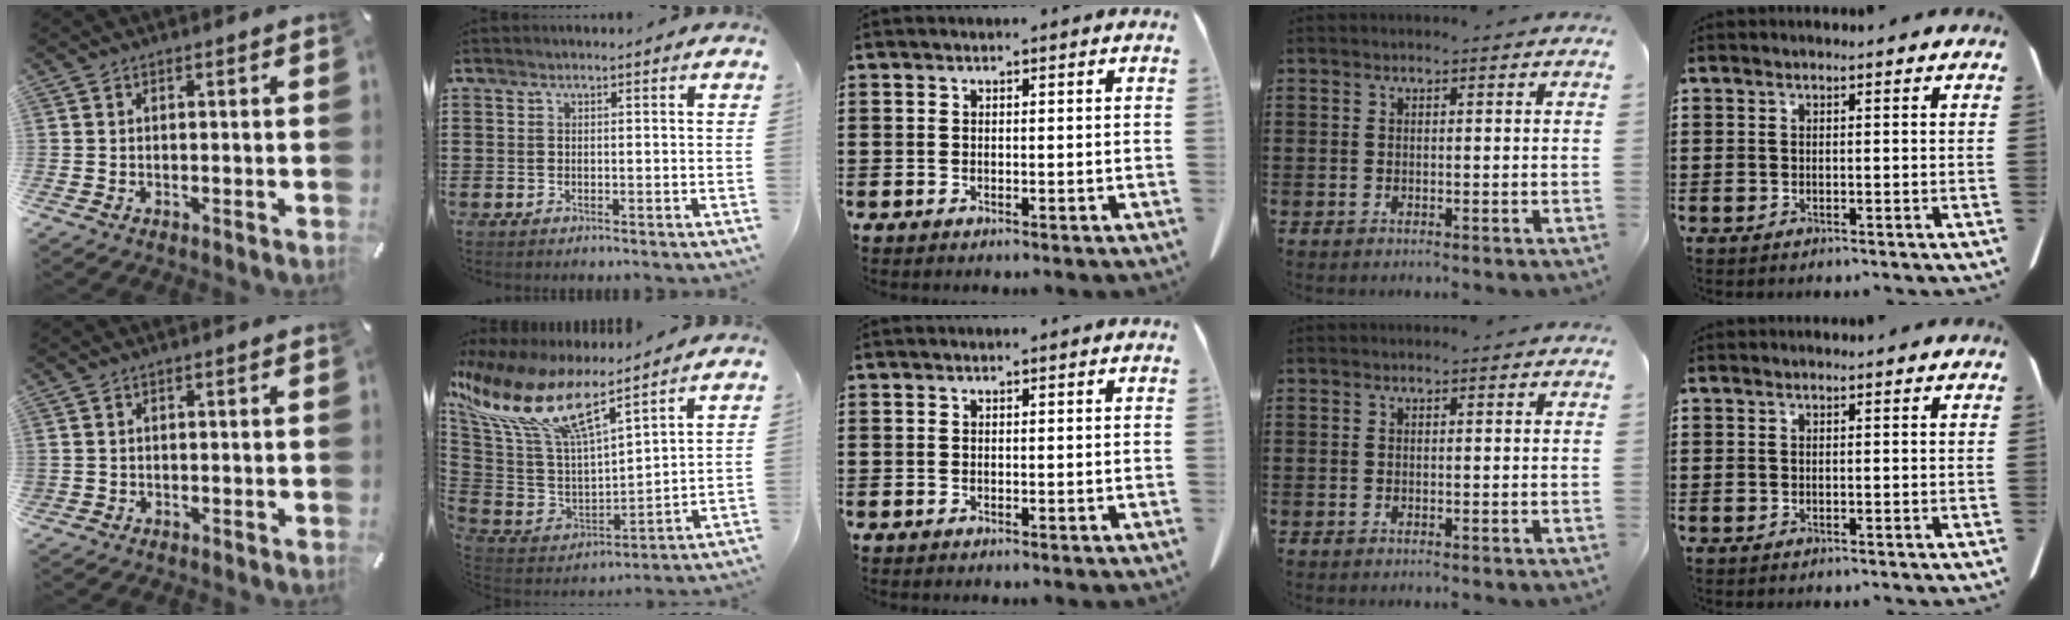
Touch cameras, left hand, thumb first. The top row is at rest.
{"thumb": {"total": 0.7, "force": [0.1, 0.6, 0.3], "torque": [-0.006, 0.004, 0.002]}, "index": {"total": 13.6, "force": [8.5, 4.1, 9.8], "torque": [-0.230, -0.054, 0.145]}}